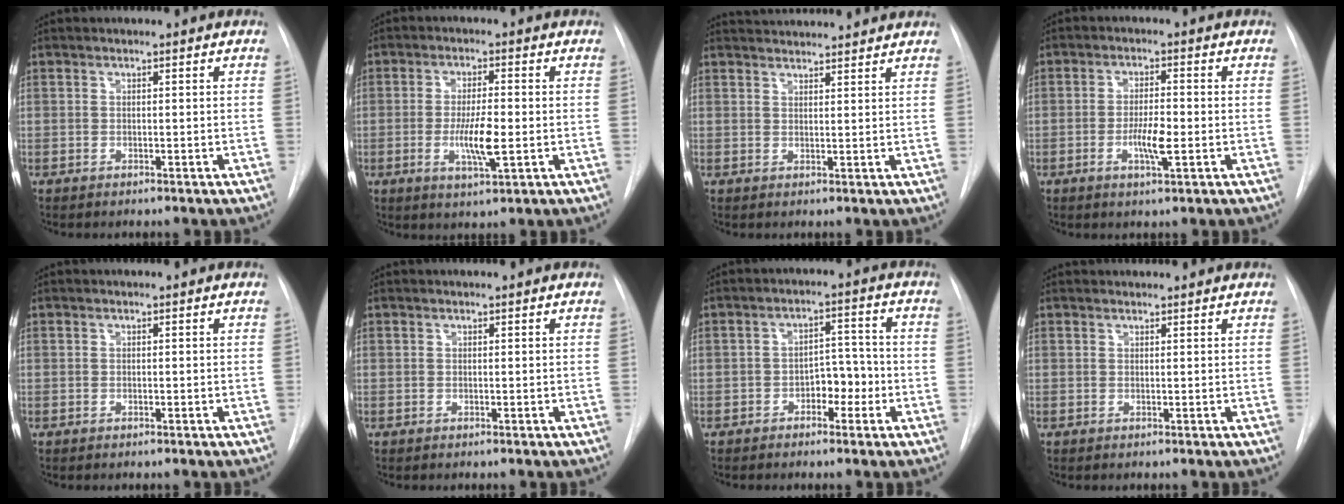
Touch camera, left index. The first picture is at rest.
{"total": 6.4, "force": [-1.1, 0.9, 6.2], "torque": [-0.118, -0.012, -0.019]}
{"total": 9.4, "force": [9.0, 0.7, 2.3], "torque": [-0.037, 0.028, 0.119]}
{"total": 4.6, "force": [-1.2, 0.7, 4.4], "torque": [-0.081, -0.004, -0.020]}
{"total": 0.0}
{"total": 0.9, "force": [0.9, 0.0, 0.2], "torque": [-0.004, 0.009, 0.013]}
{"total": 4.5, "force": [-1.9, 2.6, 3.2], "torque": [-0.038, 0.016, -0.030]}
{"total": 3.8, "force": [3.8, 0.4, 0.6], "torque": [-0.009, 0.029, 0.046]}